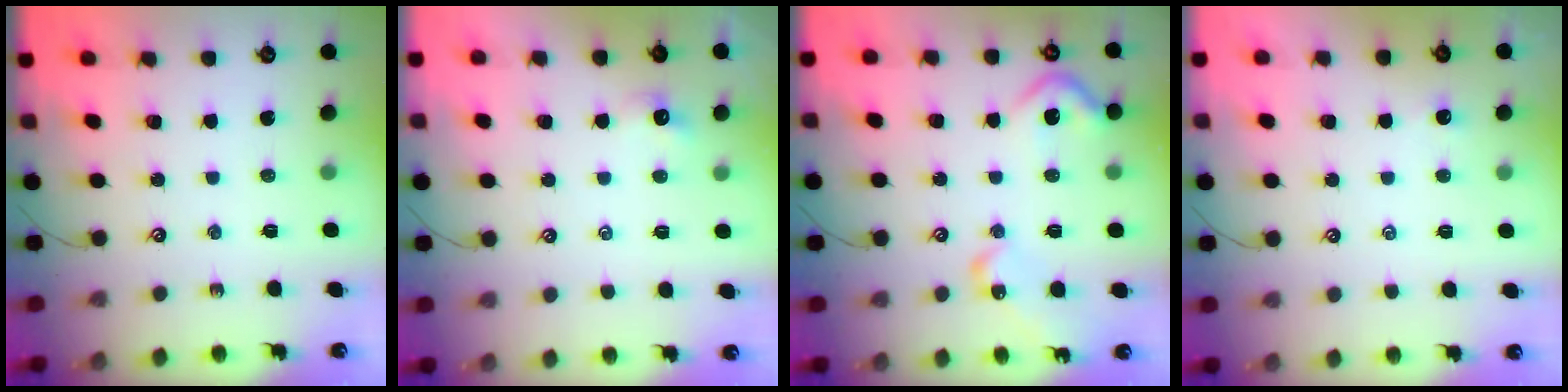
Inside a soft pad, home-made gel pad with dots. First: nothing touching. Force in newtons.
{"total": 0.7, "press": 0.3, "slide": 0.6}
{"total": 9.8, "press": 9.7, "slide": 1.0}
{"total": 1.9, "press": 1.9, "slide": 0.3}